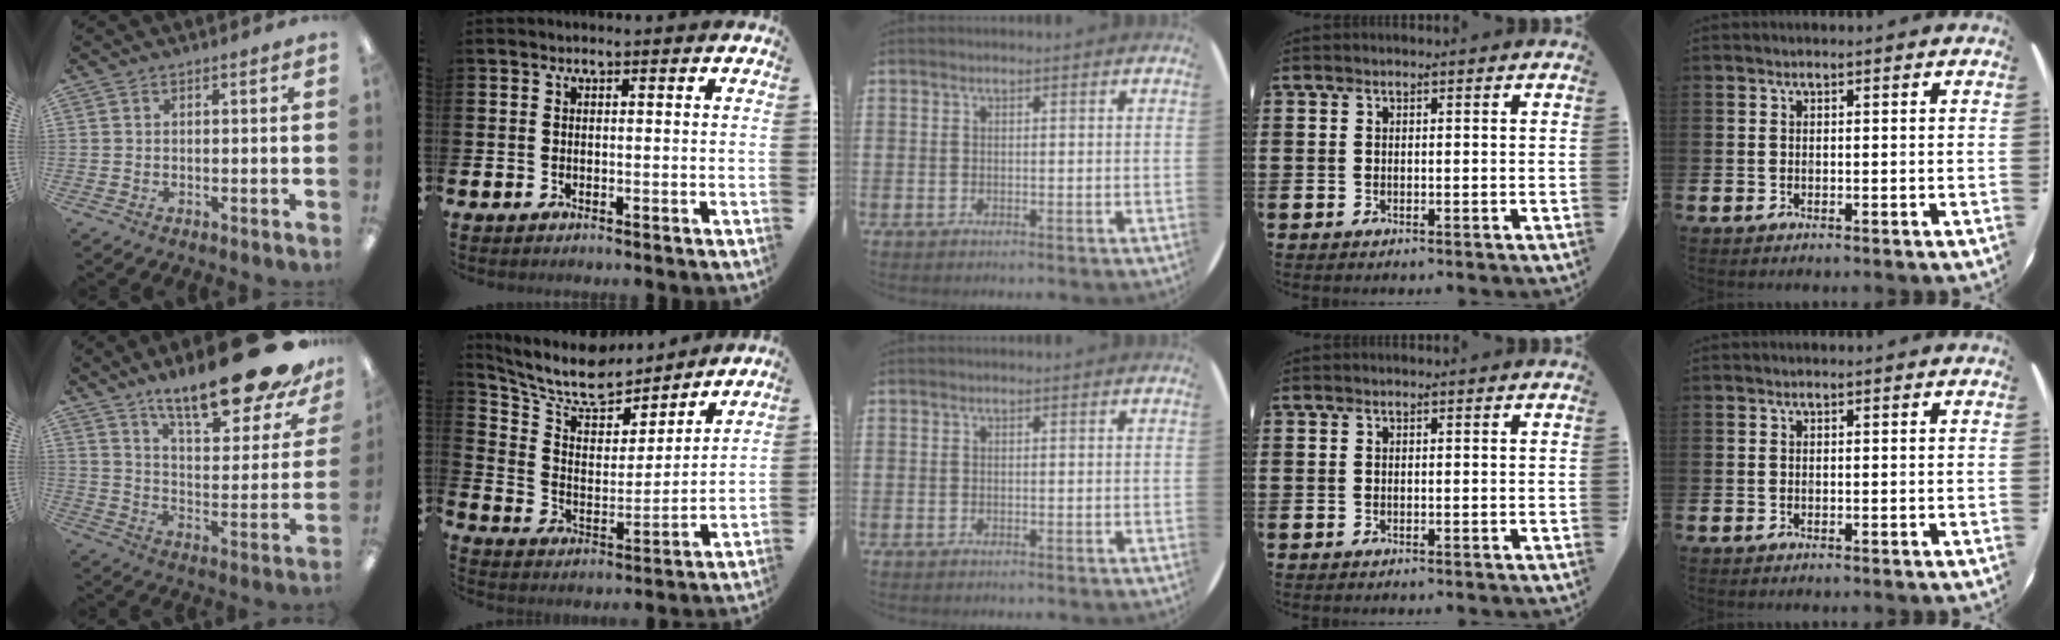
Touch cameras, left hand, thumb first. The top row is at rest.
{"thumb": {"total": 22.9, "force": [17.7, 5.9, 13.2], "torque": [-0.189, -0.120, 0.291]}, "index": {"total": 10.5, "force": [9.3, 3.4, 3.3], "torque": [-0.095, -0.068, 0.160]}}